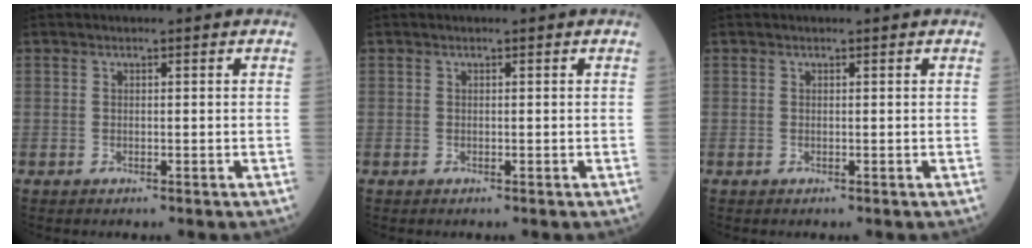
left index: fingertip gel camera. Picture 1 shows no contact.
{"total": 0.0}
{"total": 0.6, "force": [0.5, 0.0, 0.2], "torque": [-0.006, 0.005, 0.008]}